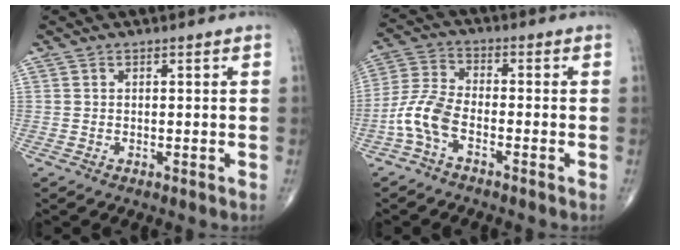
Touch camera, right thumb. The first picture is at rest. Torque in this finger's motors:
{"motor_torque": [1.19, 1.31, 0.81, -0.64, 0.13]}